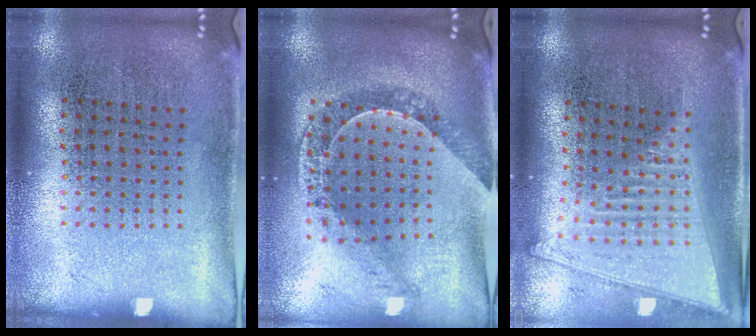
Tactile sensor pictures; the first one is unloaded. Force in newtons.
{"total": 1.1, "press": 1.1, "slide": 0.2}
{"total": 2.0, "press": 1.7, "slide": 1.0}